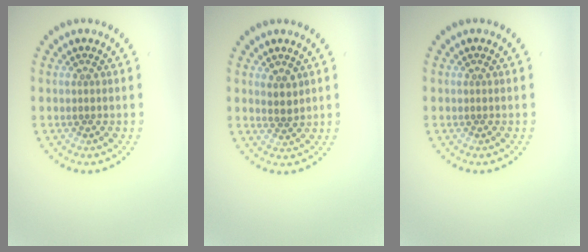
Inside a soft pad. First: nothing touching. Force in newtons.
{"total": 1.6, "press": 1.3, "slide": 1.0}
{"total": 0.0}